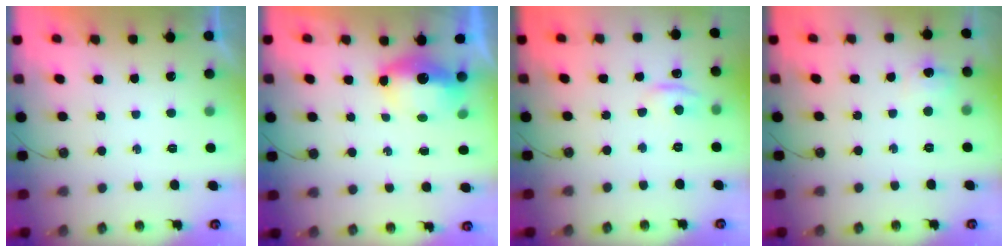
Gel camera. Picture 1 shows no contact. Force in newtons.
{"total": 7.3, "press": 7.3, "slide": 0.1}
{"total": 4.4, "press": 4.4, "slide": 0.6}
{"total": 5.9, "press": 5.9, "slide": 0.6}